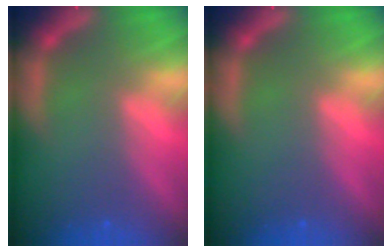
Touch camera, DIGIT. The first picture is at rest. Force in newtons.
{"total": 0.0}